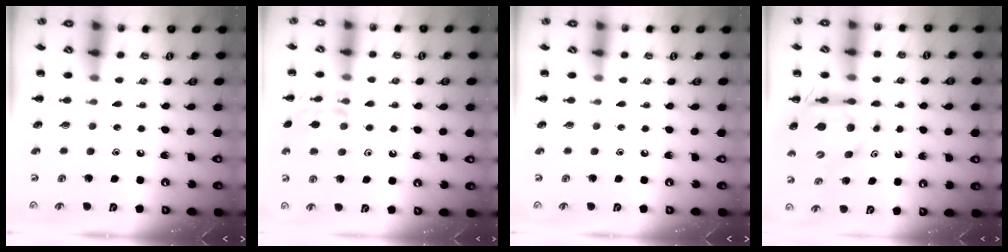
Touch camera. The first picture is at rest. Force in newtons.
{"total": 13.1, "press": 13.1, "slide": 0.8}
{"total": 0.0}
{"total": 12.3, "press": 11.7, "slide": 3.7}